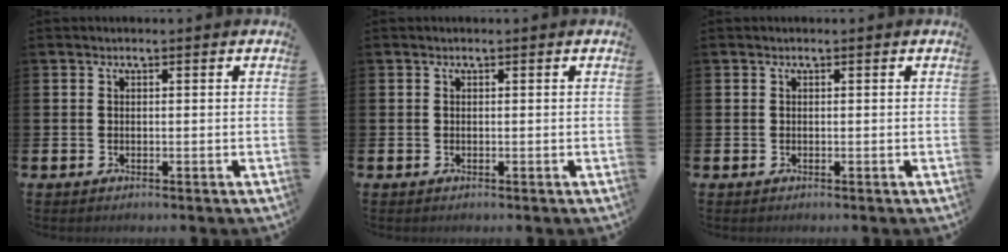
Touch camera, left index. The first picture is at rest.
{"total": 0.0}
{"total": 0.0}